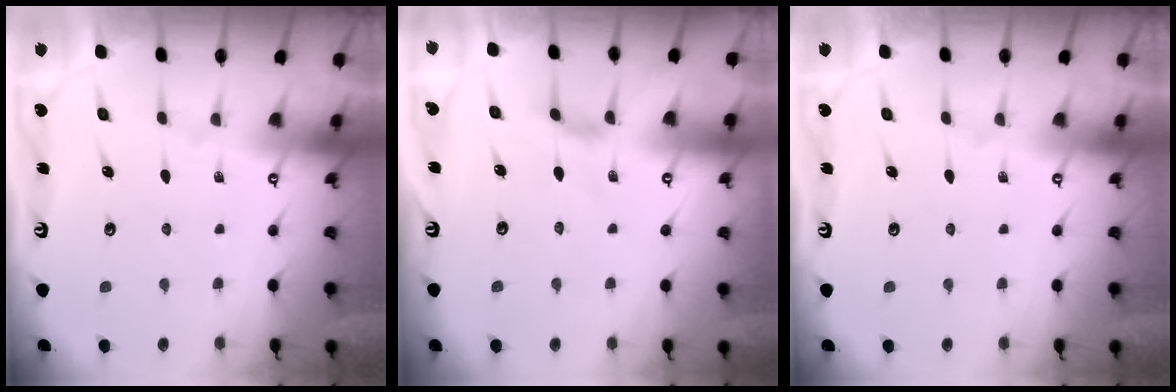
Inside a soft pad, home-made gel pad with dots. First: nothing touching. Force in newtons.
{"total": 1.6, "press": 1.5, "slide": 0.4}
{"total": 0.0}